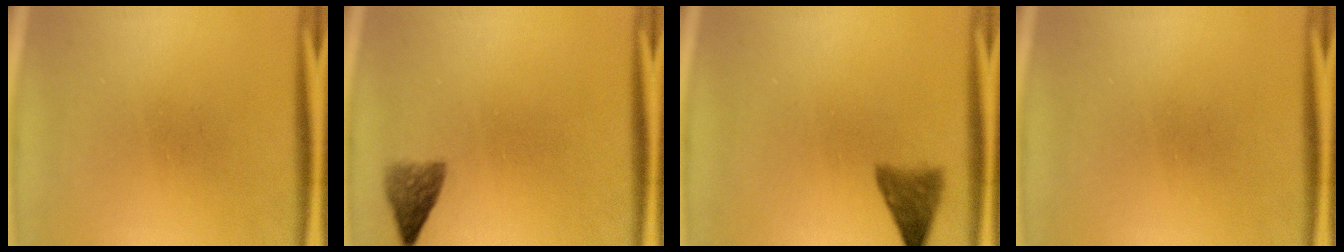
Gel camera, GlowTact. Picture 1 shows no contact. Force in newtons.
{"total": 2.6}
{"total": 3.6}
{"total": 0.0}